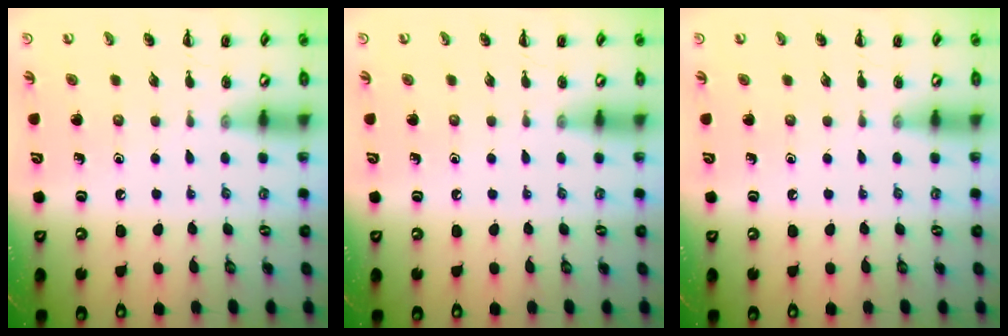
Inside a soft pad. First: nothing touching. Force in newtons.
{"total": 0.0}
{"total": 0.0}